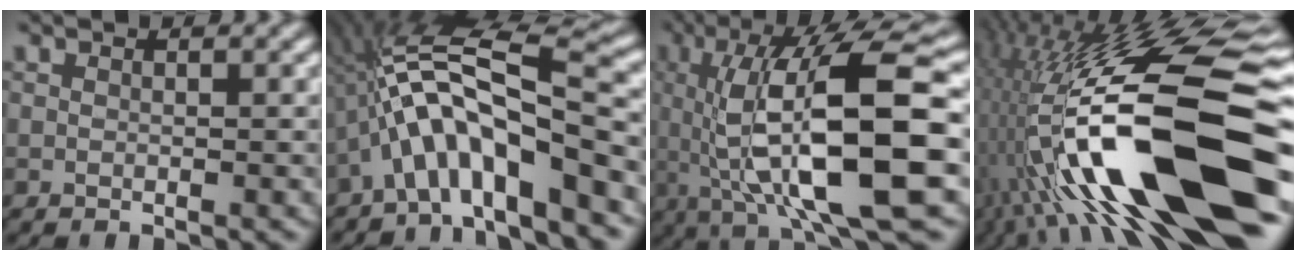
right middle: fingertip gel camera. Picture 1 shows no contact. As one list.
[{"total": 11.3, "force": [-3.5, 2.7, 10.4], "torque": [-0.173, 0.037, -0.053]}, {"total": 12.9, "force": [-0.2, 3.8, 12.3], "torque": [-0.208, 0.000, 0.003]}, {"total": 18.0, "force": [-6.2, 5.4, 16.0], "torque": [-0.275, 0.020, -0.104]}]